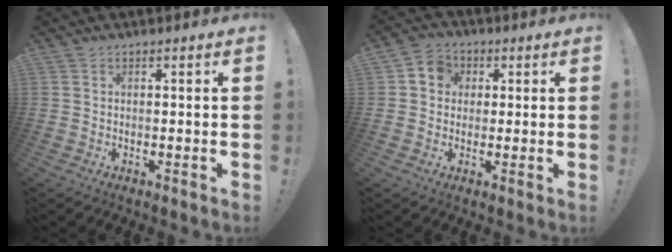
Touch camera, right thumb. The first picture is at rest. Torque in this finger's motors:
{"motor_torque": [0.66, 0.76, 0.46, -0.13, -0.02]}